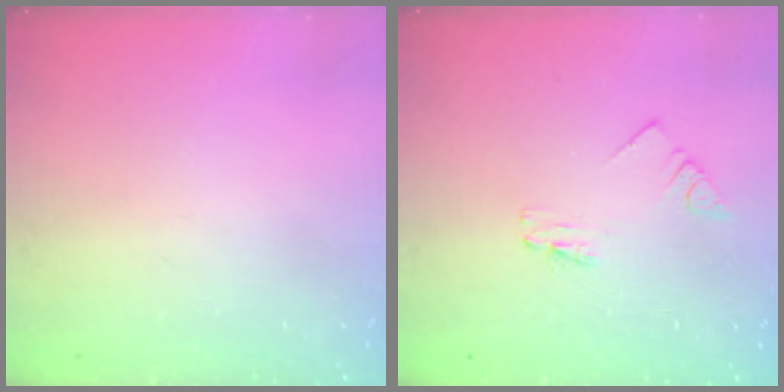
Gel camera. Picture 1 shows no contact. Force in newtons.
{"total": 1.1, "press": 1.1, "slide": 0.0}